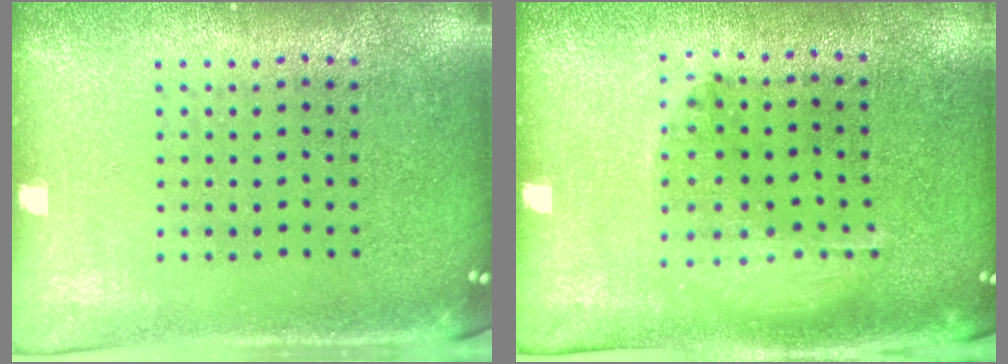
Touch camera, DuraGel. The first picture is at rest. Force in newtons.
{"total": 1.1, "press": 1.1, "slide": 0.1}